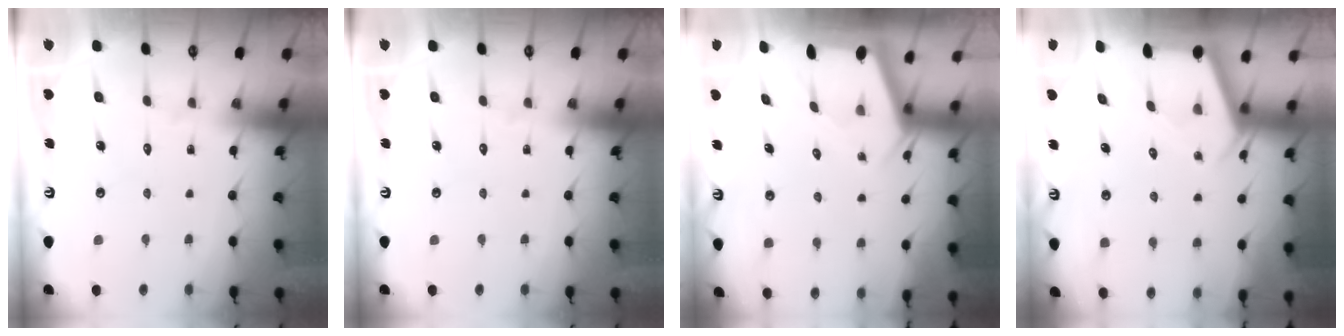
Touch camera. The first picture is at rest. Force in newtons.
{"total": 0.0}
{"total": 2.0, "press": 2.0, "slide": 0.2}
{"total": 2.4, "press": 2.4, "slide": 0.3}